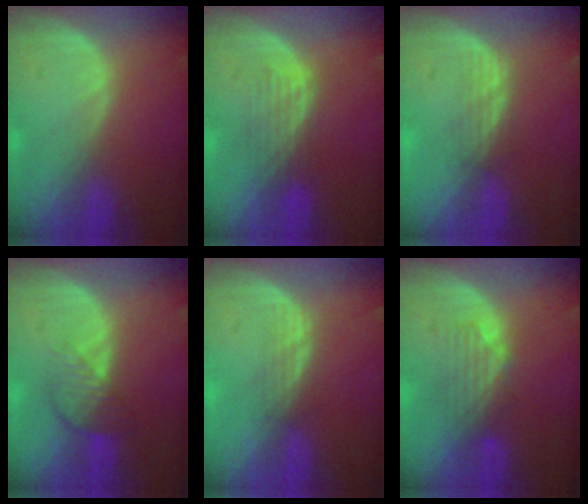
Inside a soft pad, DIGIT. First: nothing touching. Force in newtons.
{"total": 4.6, "press": 3.9, "slide": 2.4}
{"total": 2.4, "press": 2.3, "slide": 0.6}
{"total": 4.5, "press": 3.9, "slide": 2.3}
{"total": 2.1, "press": 2.1, "slide": 0.2}
{"total": 4.3, "press": 3.8, "slide": 2.1}